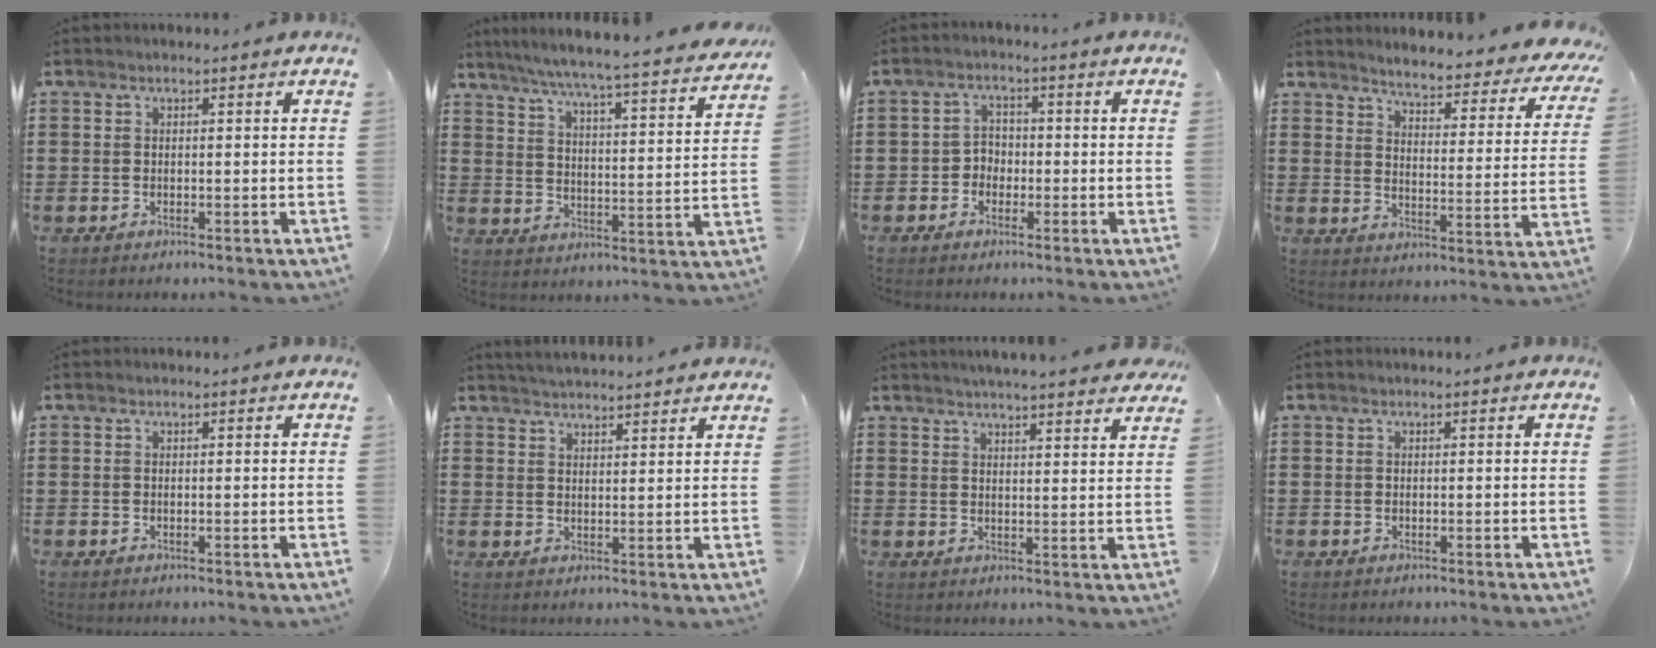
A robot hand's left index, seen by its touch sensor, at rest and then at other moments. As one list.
[{"total": 5.5, "force": [5.0, -0.8, 2.2], "torque": [-0.067, -0.042, 0.077]}, {"total": 2.4, "force": [-1.3, 1.9, 0.6], "torque": [-0.020, 0.008, -0.030]}, {"total": 4.3, "force": [4.2, -0.3, 1.1], "torque": [-0.036, -0.043, 0.063]}, {"total": 0.0}, {"total": 3.1, "force": [3.1, -0.5, 0.1], "torque": [-0.010, -0.011, 0.057]}, {"total": 3.9, "force": [3.8, -0.2, 0.7], "torque": [-0.027, -0.014, 0.068]}, {"total": 0.0}]